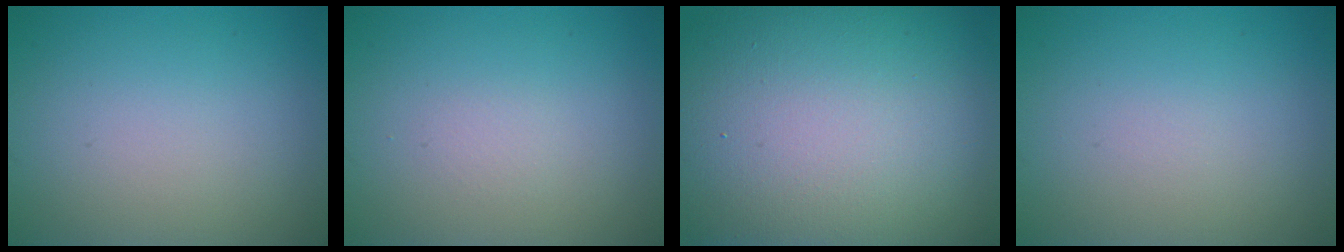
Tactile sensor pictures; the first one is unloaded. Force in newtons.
{"total": 0.6, "press": 0.6, "slide": 0.0}
{"total": 20.5, "press": 20.5, "slide": 1.4}
{"total": 0.0}